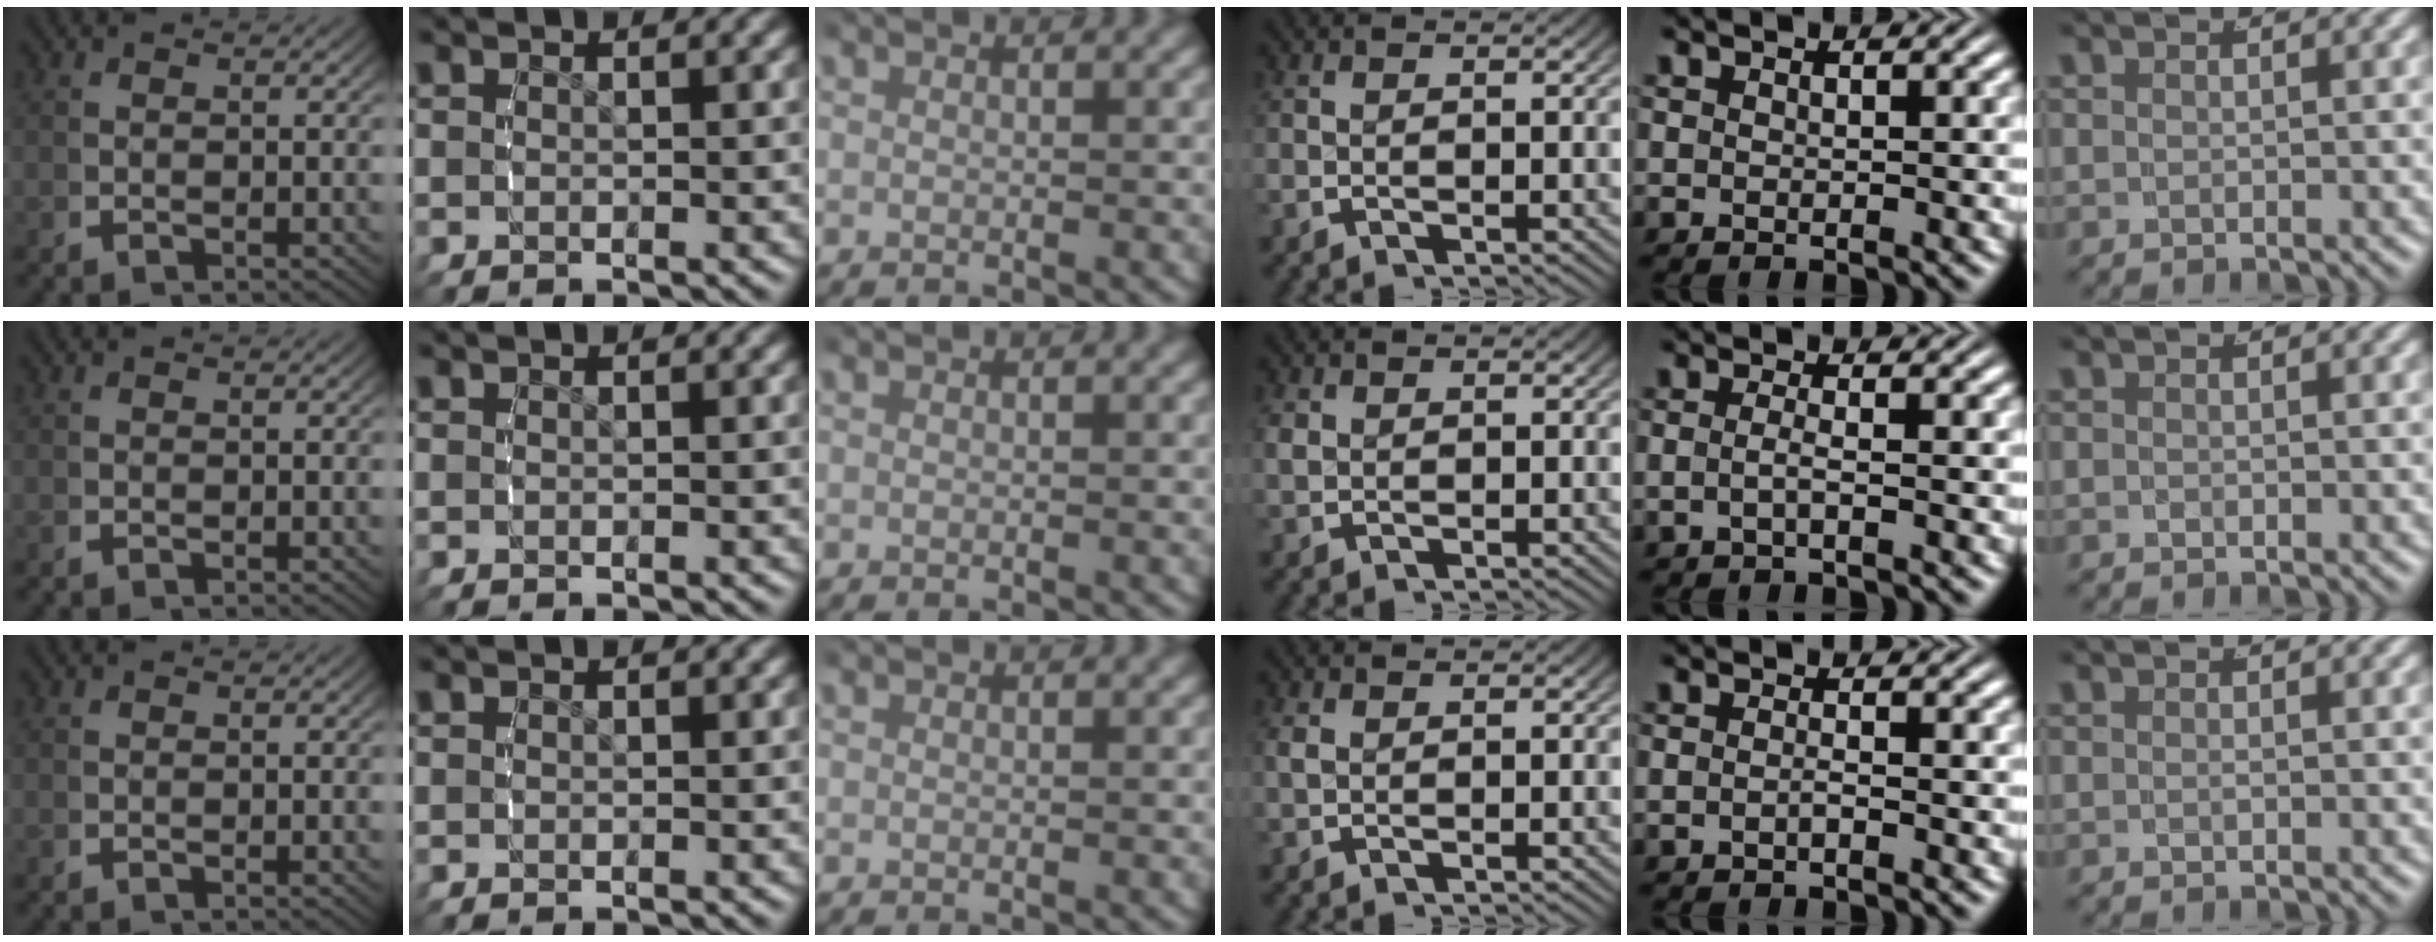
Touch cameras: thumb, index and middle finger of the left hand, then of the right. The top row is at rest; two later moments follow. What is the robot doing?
{"motion": "grasp_and_lifting", "object": "small bumper sticker"}